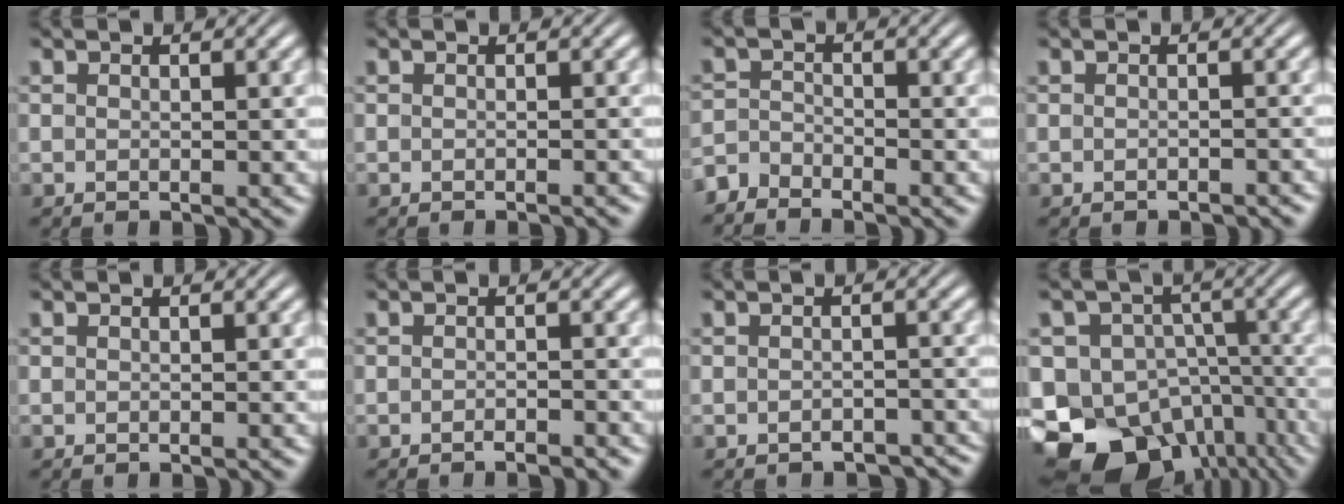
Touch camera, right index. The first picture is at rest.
{"total": 0.7, "force": [-0.7, -0.2, 0.2], "torque": [-0.003, 0.002, -0.011]}
{"total": 2.9, "force": [-2.6, 1.1, 0.1], "torque": [-0.004, -0.011, -0.049]}
{"total": 1.2, "force": [-1.2, 0.0, 0.2], "torque": [-0.007, -0.004, -0.015]}
{"total": 0.0}
{"total": 1.5, "force": [-1.5, 0.0, 0.4], "torque": [-0.006, 0.000, -0.025]}
{"total": 2.3, "force": [-2.2, 0.5, 0.3], "torque": [-0.006, -0.006, -0.032]}
{"total": 20.3, "force": [-8.3, 16.5, 8.5], "torque": [-0.204, -0.106, -0.114]}